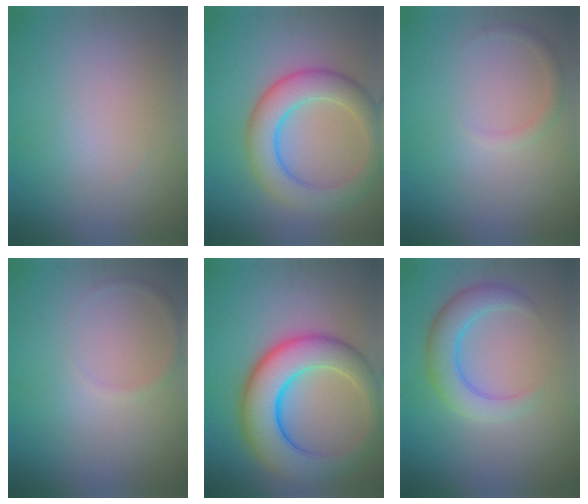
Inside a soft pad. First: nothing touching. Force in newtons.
{"total": 6.5, "press": 6.4, "slide": 0.4}
{"total": 1.2, "press": 1.2, "slide": 0.0}
{"total": 0.8, "press": 0.8, "slide": 0.0}
{"total": 9.7, "press": 9.7, "slide": 0.2}
{"total": 4.3, "press": 4.3, "slide": 0.1}